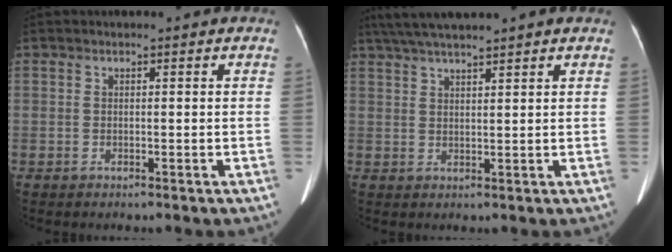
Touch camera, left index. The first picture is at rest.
{"total": 7.3, "force": [6.1, -0.1, 4.1], "torque": [-0.073, 0.032, 0.103]}